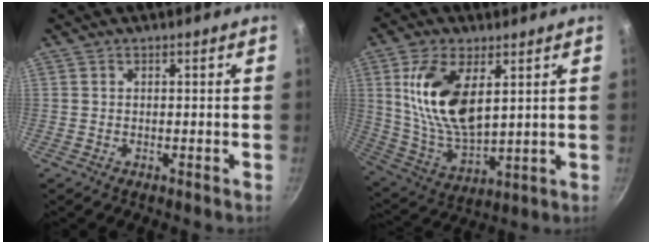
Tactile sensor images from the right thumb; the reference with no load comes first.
{"total": 16.0, "force": [4.7, 8.1, 13.0], "torque": [-0.240, -0.028, 0.103]}